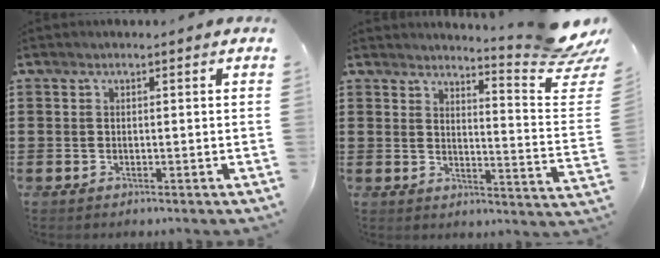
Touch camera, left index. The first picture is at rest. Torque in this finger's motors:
{"motor_torque": [2.14, 0.00, 0.27, 0.06]}